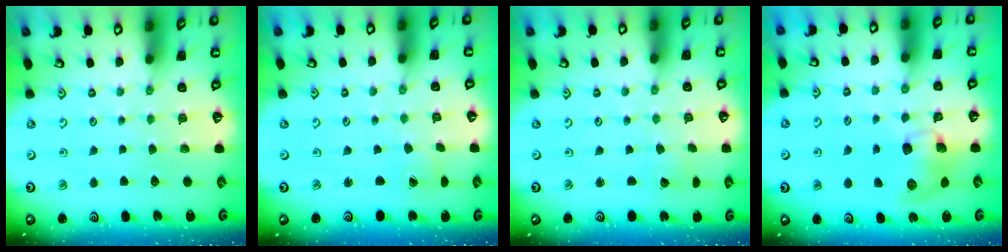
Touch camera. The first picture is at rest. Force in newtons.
{"total": 1.5, "press": 1.5, "slide": 0.0}
{"total": 1.3, "press": 1.3, "slide": 0.0}
{"total": 9.4, "press": 9.3, "slide": 1.1}